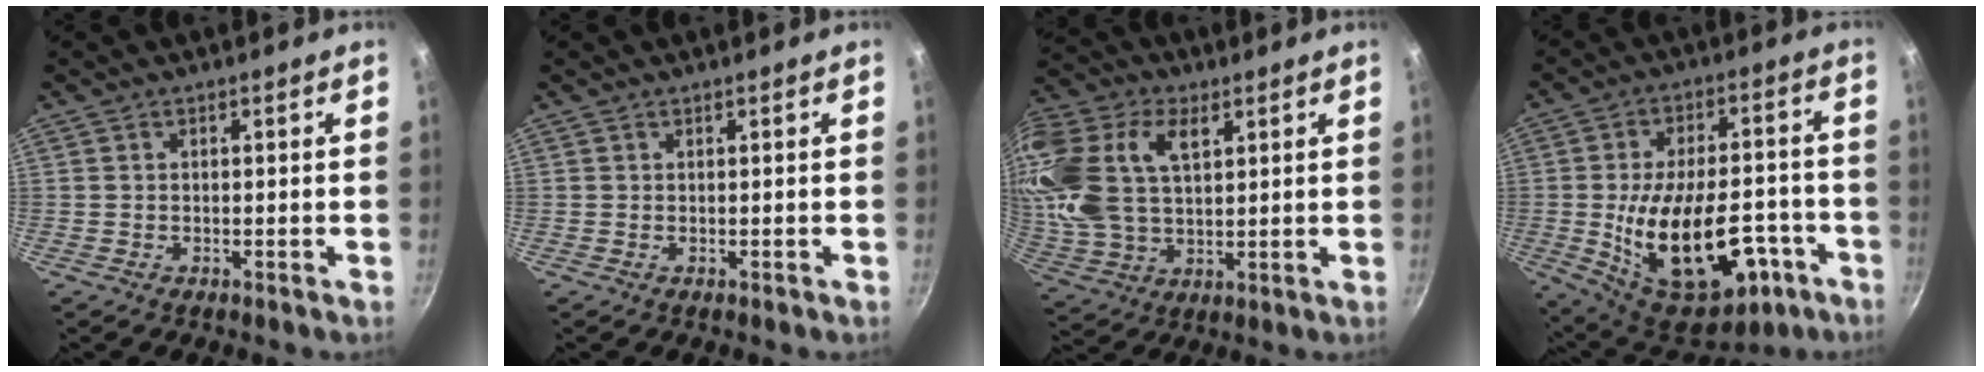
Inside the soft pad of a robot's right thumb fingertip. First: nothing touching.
{"total": 0.0}
{"total": 21.9, "force": [7.5, 13.7, 15.5], "torque": [-0.343, 0.005, 0.141]}
{"total": 25.0, "force": [-7.9, 13.4, 19.6], "torque": [-0.282, 0.033, -0.097]}